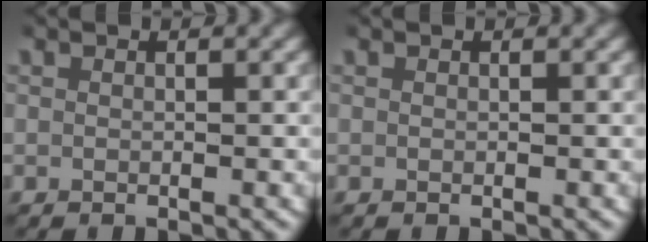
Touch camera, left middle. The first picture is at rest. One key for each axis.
{"total": 0.0}